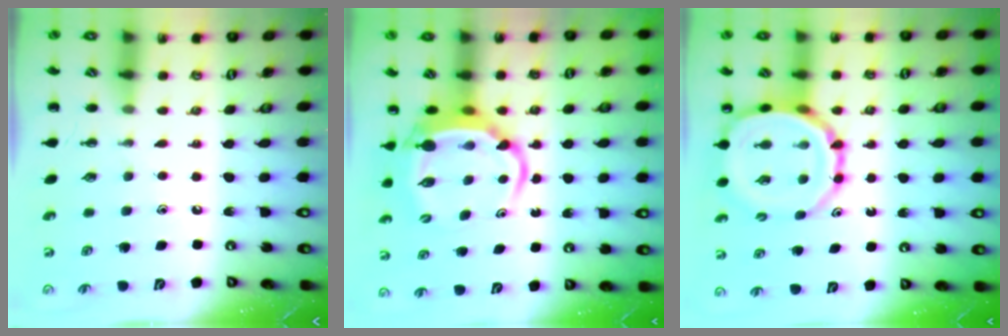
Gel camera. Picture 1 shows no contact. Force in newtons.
{"total": 6.7, "press": 6.4, "slide": 1.8}
{"total": 12.9, "press": 12.5, "slide": 3.2}